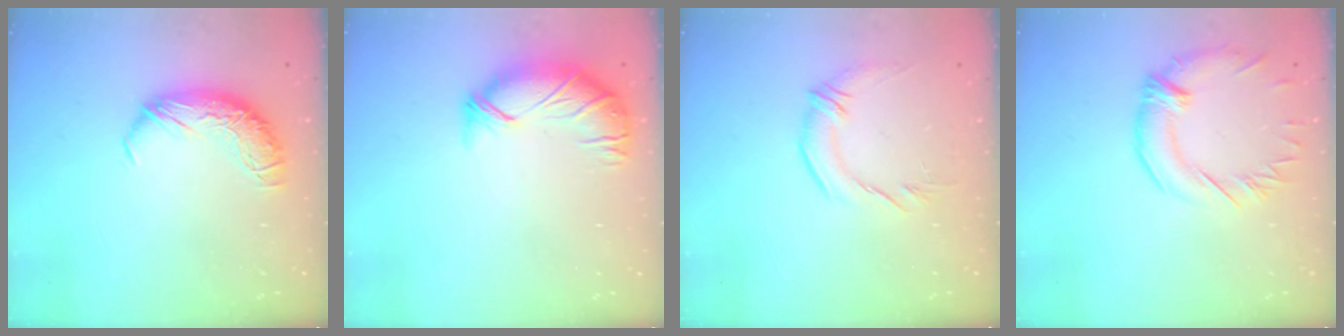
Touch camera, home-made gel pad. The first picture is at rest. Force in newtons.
{"total": 3.6, "press": 2.8, "slide": 2.2}
{"total": 2.0, "press": 0.3, "slide": 2.0}
{"total": 2.1, "press": 1.3, "slide": 1.6}